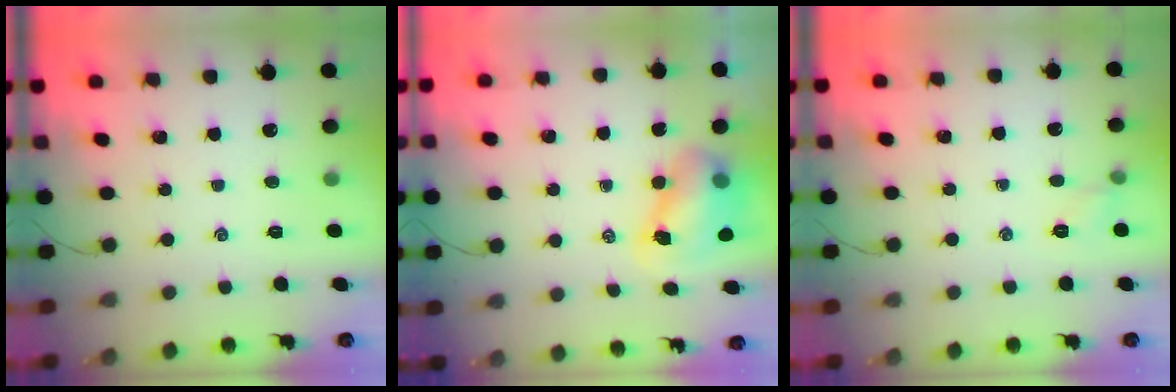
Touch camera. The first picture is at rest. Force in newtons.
{"total": 7.9, "press": 7.7, "slide": 1.6}
{"total": 5.7, "press": 5.5, "slide": 1.4}